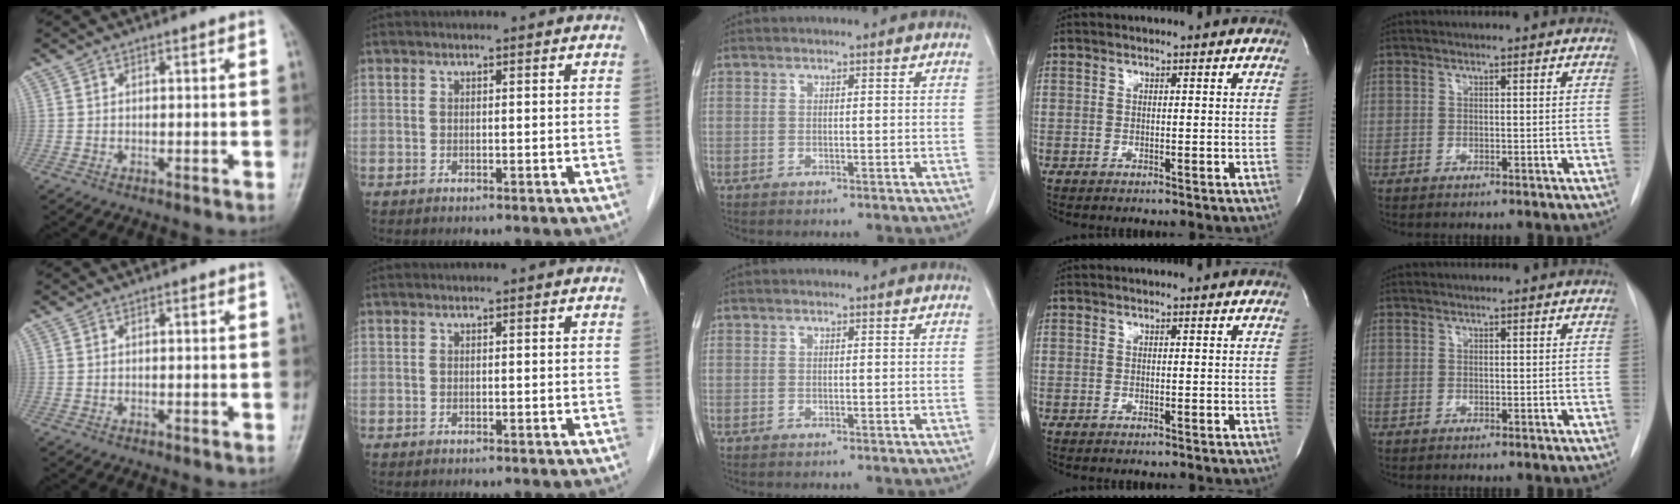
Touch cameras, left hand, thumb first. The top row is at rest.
{}